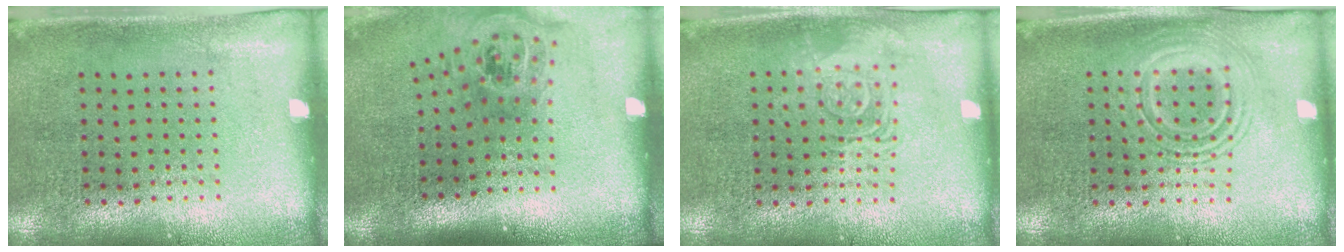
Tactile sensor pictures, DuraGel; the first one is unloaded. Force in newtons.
{"total": 1.6, "press": 1.2, "slide": 1.1}
{"total": 3.0, "press": 2.9, "slide": 0.4}
{"total": 2.5, "press": 2.5, "slide": 0.4}